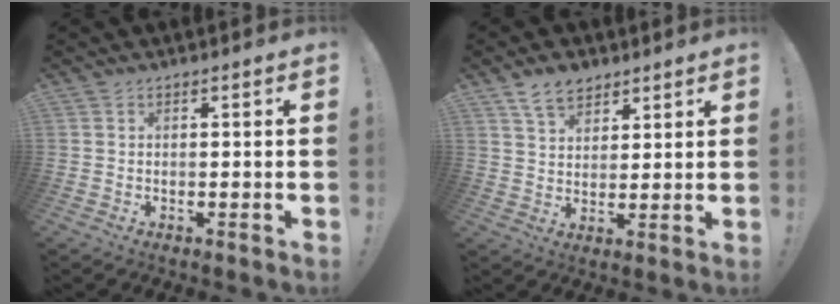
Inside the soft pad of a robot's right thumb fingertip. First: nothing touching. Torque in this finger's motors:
{"motor_torque": [-0.63, 0.76, 0.66, 0.43, 0.00]}